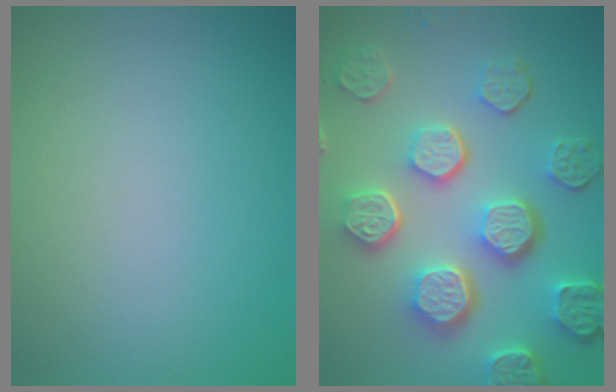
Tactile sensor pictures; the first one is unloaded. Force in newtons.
{"total": 8.2, "press": 6.1, "slide": 5.5}